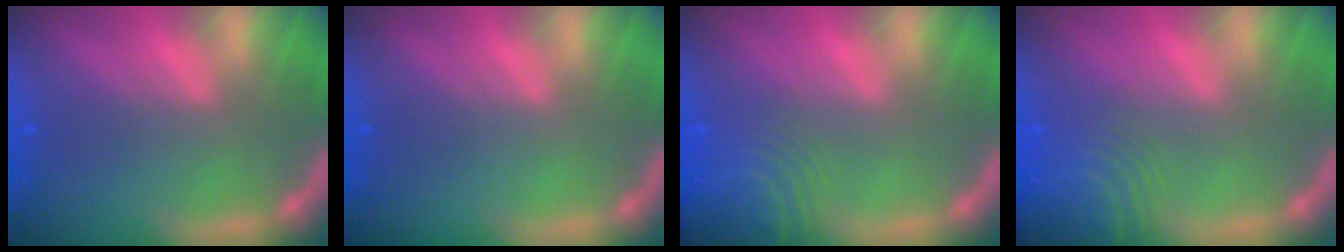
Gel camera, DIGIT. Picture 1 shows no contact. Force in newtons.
{"total": 0.0}
{"total": 8.5}
{"total": 8.5}